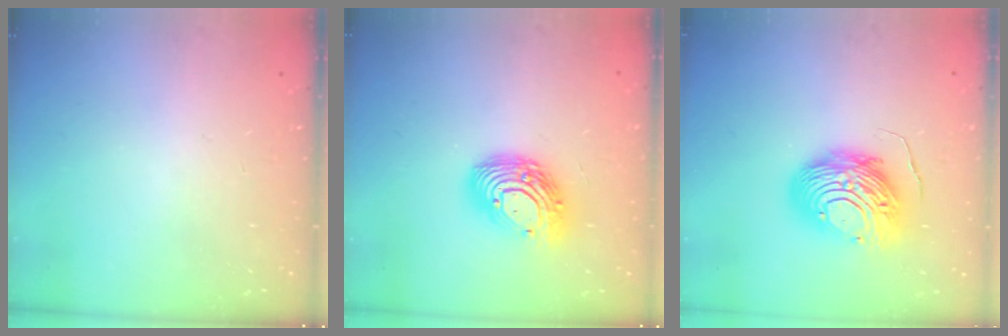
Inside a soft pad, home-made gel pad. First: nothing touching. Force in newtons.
{"total": 15.3, "press": 15.3, "slide": 1.2}
{"total": 12.8, "press": 12.7, "slide": 1.1}